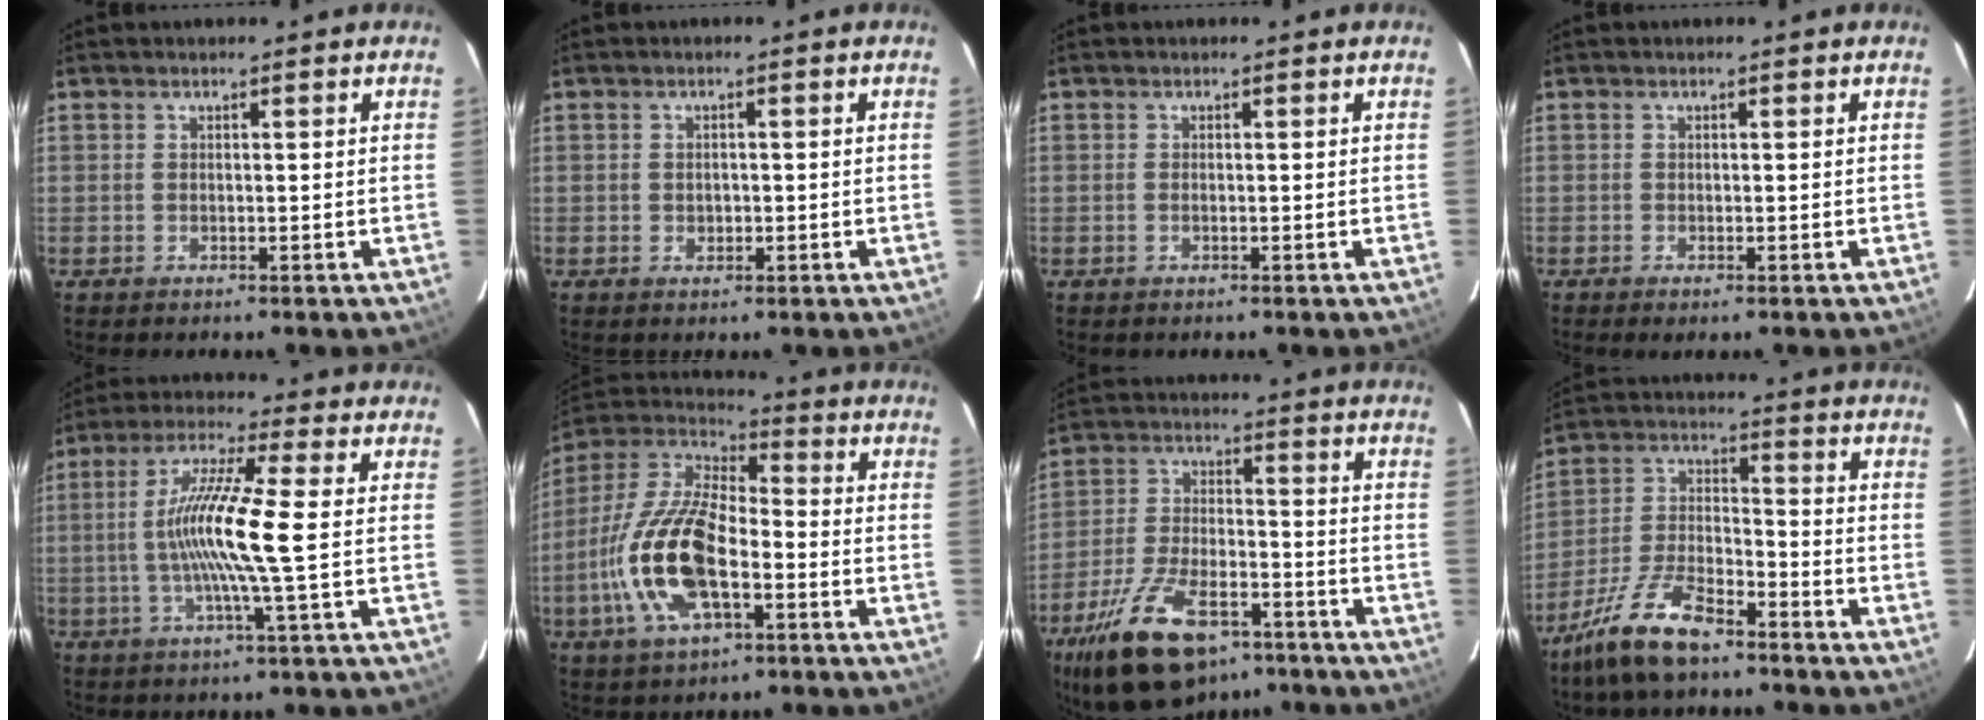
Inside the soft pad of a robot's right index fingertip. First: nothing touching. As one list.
[{"total": 1.7, "force": [-0.3, 1.5, 0.8], "torque": [-0.011, 0.002, -0.004]}, {"total": 0.5, "force": [-0.2, 0.3, 0.4], "torque": [-0.009, 0.000, -0.004]}, {"total": 0.6, "force": [-0.3, 0.2, 0.4], "torque": [-0.010, -0.003, -0.007]}, {"total": 12.5, "force": [-0.6, -0.6, 12.4], "torque": [-0.238, 0.002, -0.018]}, {"total": 18.5, "force": [-5.2, 8.1, 15.9], "torque": [-0.338, -0.006, -0.102]}, {"total": 19.6, "force": [-12.8, 9.0, 11.8], "torque": [-0.240, -0.021, -0.214]}, {"total": 13.6, "force": [-9.8, 4.6, 8.2], "torque": [-0.183, -0.009, -0.188]}]